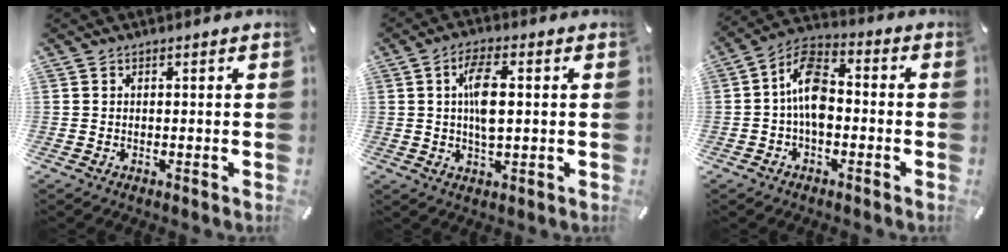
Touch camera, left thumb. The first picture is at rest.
{"total": 7.4, "force": [1.0, 2.9, 6.8], "torque": [-0.153, 0.001, 0.010]}
{"total": 10.0, "force": [-1.6, 6.1, 7.8], "torque": [-0.160, 0.018, -0.027]}